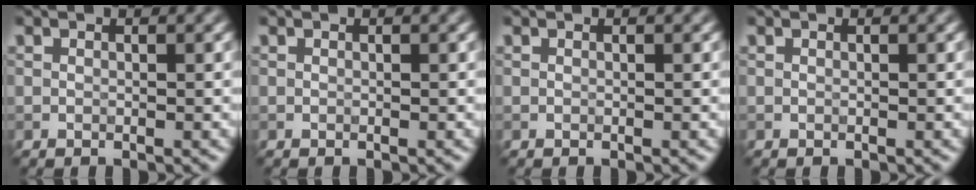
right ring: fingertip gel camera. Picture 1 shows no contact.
{"total": 0.0}
{"total": 0.0}
{"total": 0.0}